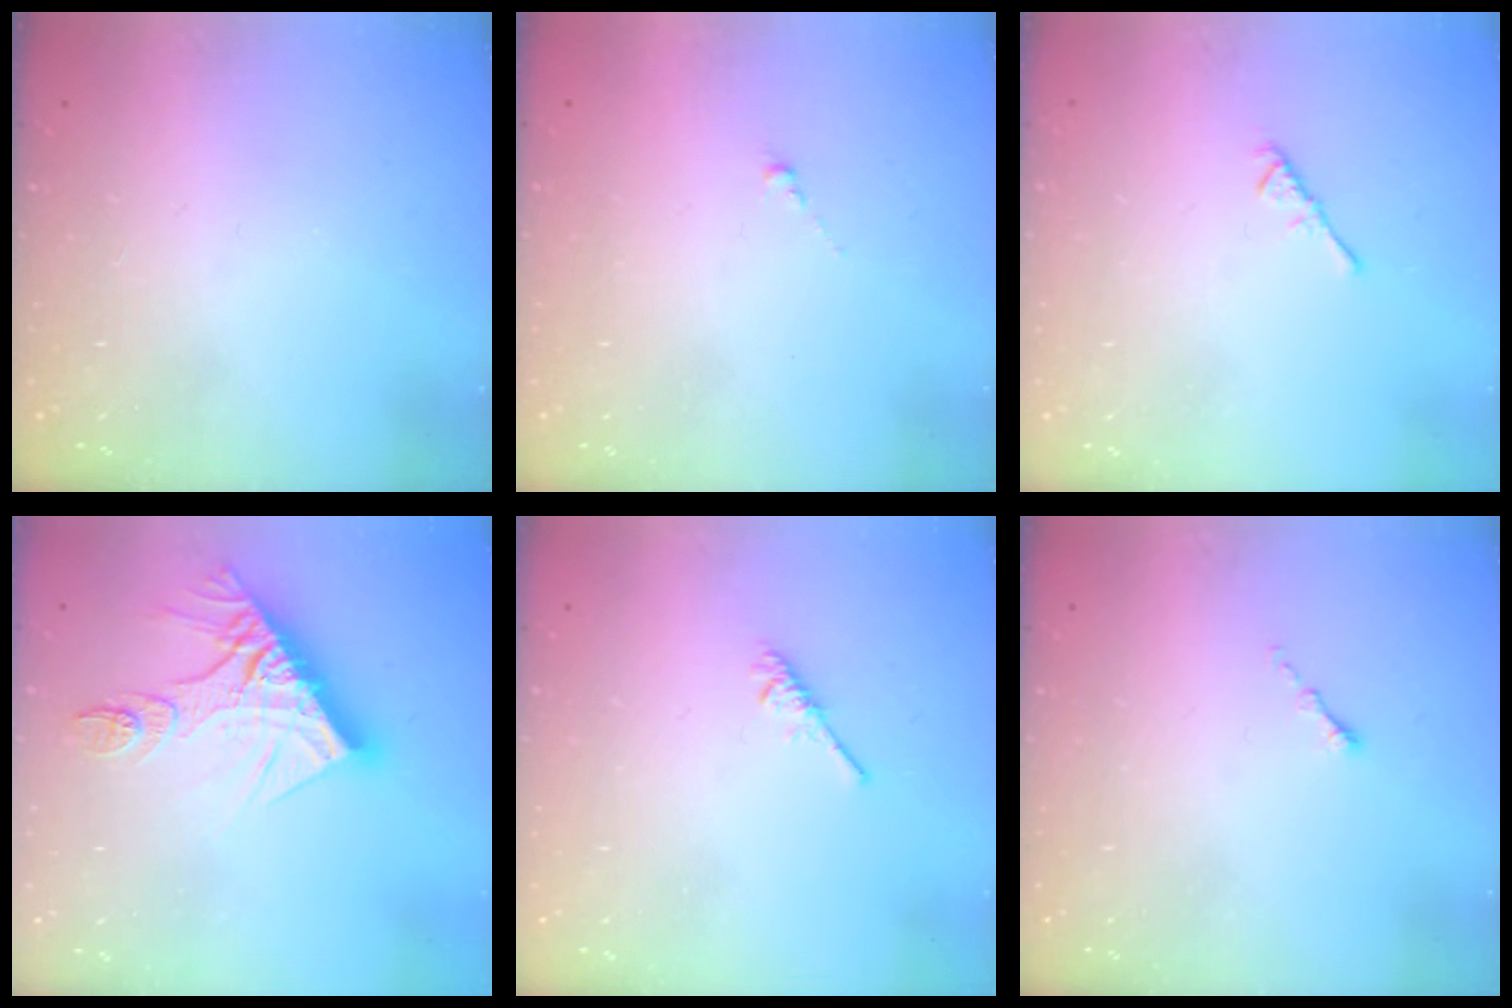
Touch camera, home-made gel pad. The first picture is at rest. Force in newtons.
{"total": 0.0}
{"total": 2.4, "press": 2.3, "slide": 0.6}
{"total": 15.4, "press": 15.3, "slide": 1.2}
{"total": 1.9, "press": 1.9, "slide": 0.4}
{"total": 0.0}